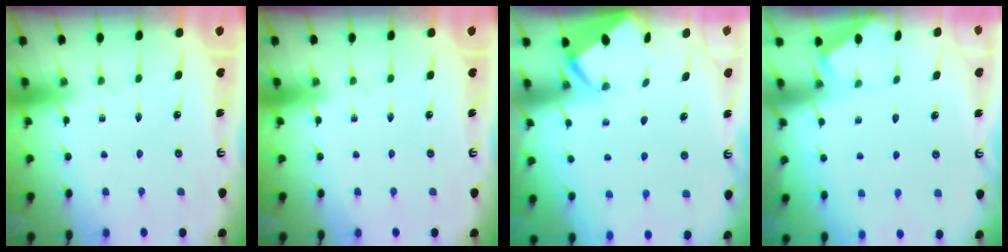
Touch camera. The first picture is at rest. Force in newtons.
{"total": 0.0}
{"total": 2.8, "press": 2.8, "slide": 0.4}
{"total": 1.2, "press": 1.2, "slide": 0.2}